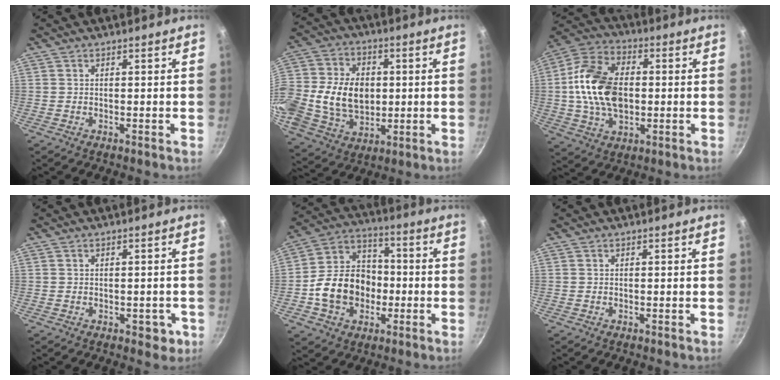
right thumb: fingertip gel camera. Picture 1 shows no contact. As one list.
[{"total": 21.1, "force": [0.2, 16.0, 13.7], "torque": [-0.283, 0.025, 0.009]}, {"total": 16.9, "force": [0.2, 11.1, 12.8], "torque": [-0.217, 0.020, -0.009]}, {"total": 3.3, "force": [-1.0, 2.1, 2.3], "torque": [-0.007, 0.013, -0.006]}, {"total": 15.5, "force": [-3.0, 12.4, 8.8], "torque": [-0.123, 0.041, -0.060]}, {"total": 0.0}]